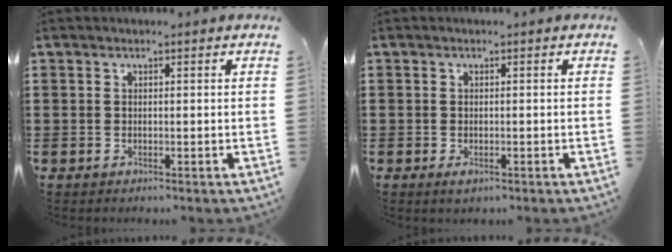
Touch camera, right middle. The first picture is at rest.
{"total": 0.7, "force": [-0.4, 0.3, 0.4], "torque": [-0.010, -0.004, -0.006]}